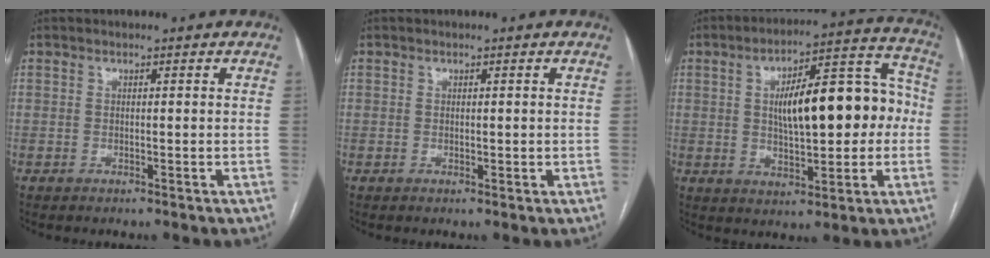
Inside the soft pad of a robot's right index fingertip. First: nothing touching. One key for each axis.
{"total": 0.8, "fx": 0.1, "fy": 0.6, "fz": 0.6, "tx": -0.009, "ty": -0.001, "tz": 0.003}
{"total": 15.9, "fx": 0.8, "fy": 5.5, "fz": 15.0, "tx": -0.217, "ty": 0.045, "tz": 0.017}